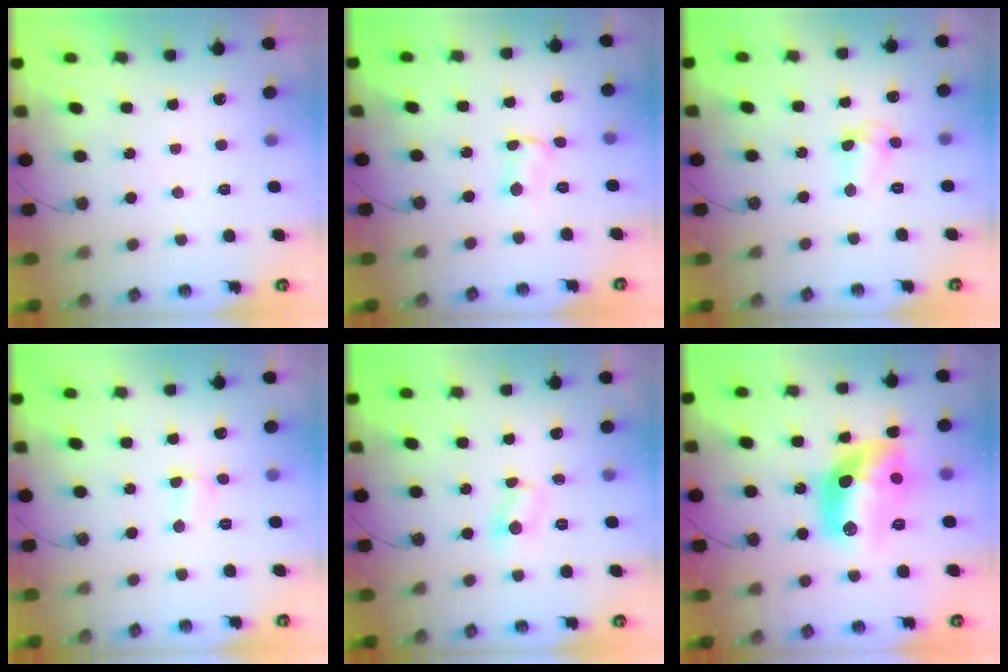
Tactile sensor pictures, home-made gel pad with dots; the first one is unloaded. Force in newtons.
{"total": 2.9, "press": 2.7, "slide": 1.0}
{"total": 5.2, "press": 5.2, "slide": 0.5}
{"total": 2.2, "press": 2.1, "slide": 0.5}
{"total": 3.1, "press": 3.1, "slide": 0.4}
{"total": 15.4, "press": 15.3, "slide": 1.0}